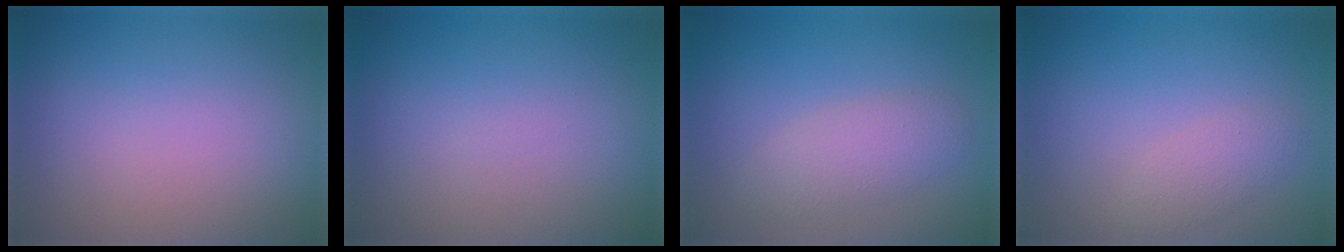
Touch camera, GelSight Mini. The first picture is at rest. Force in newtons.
{"total": 0.0}
{"total": 2.8, "press": 2.7, "slide": 0.3}
{"total": 1.6, "press": 1.6, "slide": 0.1}